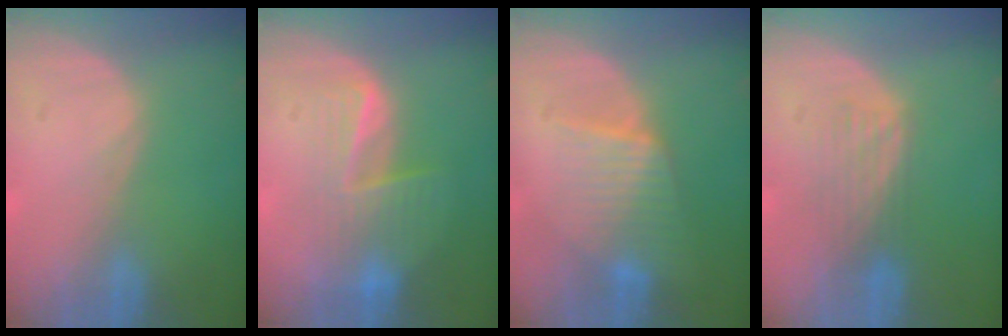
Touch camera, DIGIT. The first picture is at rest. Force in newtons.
{"total": 6.7, "press": 6.4, "slide": 2.2}
{"total": 6.4, "press": 6.2, "slide": 1.6}
{"total": 4.3, "press": 3.6, "slide": 2.3}